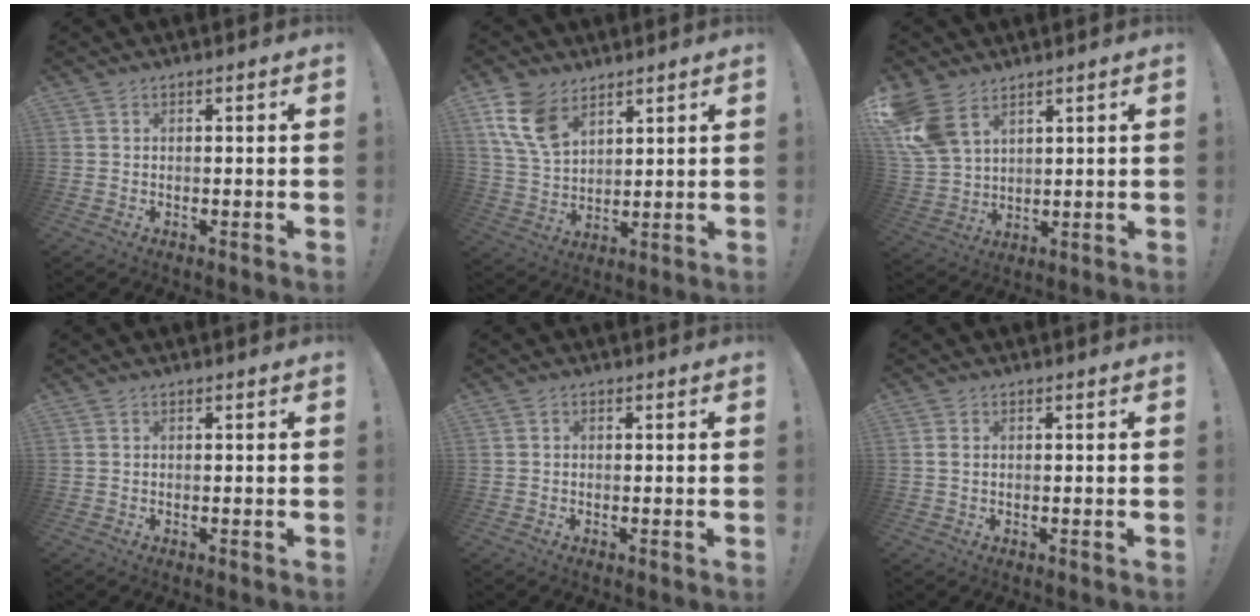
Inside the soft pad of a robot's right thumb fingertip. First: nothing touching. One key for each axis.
{"total": 11.9, "fx": 7.0, "fy": 7.2, "fz": 6.3, "tx": -0.135, "ty": -0.022, "tz": 0.140}
{"total": 10.9, "fx": 6.4, "fy": 6.8, "fz": 5.6, "tx": -0.125, "ty": -0.023, "tz": 0.132}
{"total": 0.0}
{"total": 0.6, "fx": -0.4, "fy": 0.4, "fz": 0.1, "tx": -0.009, "ty": 0.005, "tz": -0.006}
{"total": 0.9, "fx": 0.3, "fy": 0.6, "fz": 0.7, "tx": -0.014, "ty": 0.003, "tz": 0.004}